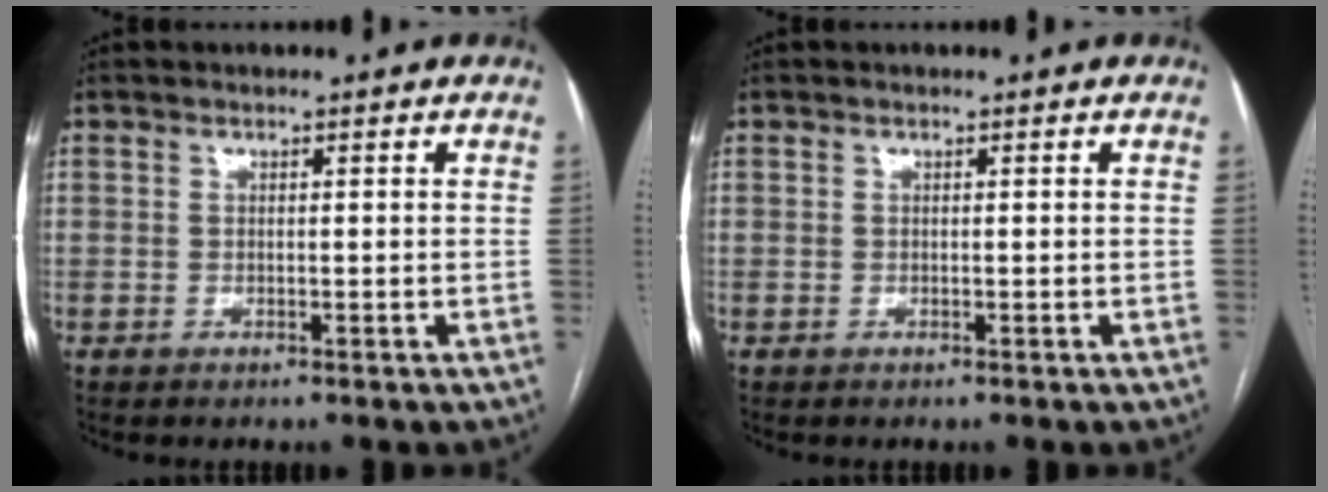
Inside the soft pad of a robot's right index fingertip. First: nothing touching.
{"total": 0.0}